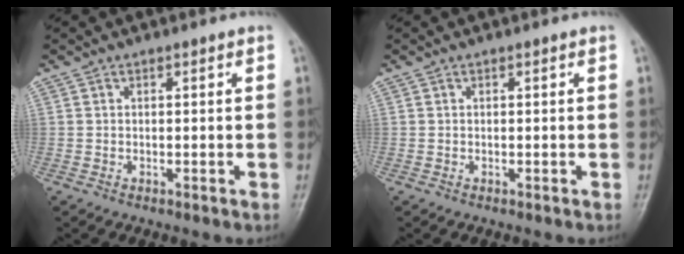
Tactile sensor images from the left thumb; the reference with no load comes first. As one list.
[{"total": 0.0}]